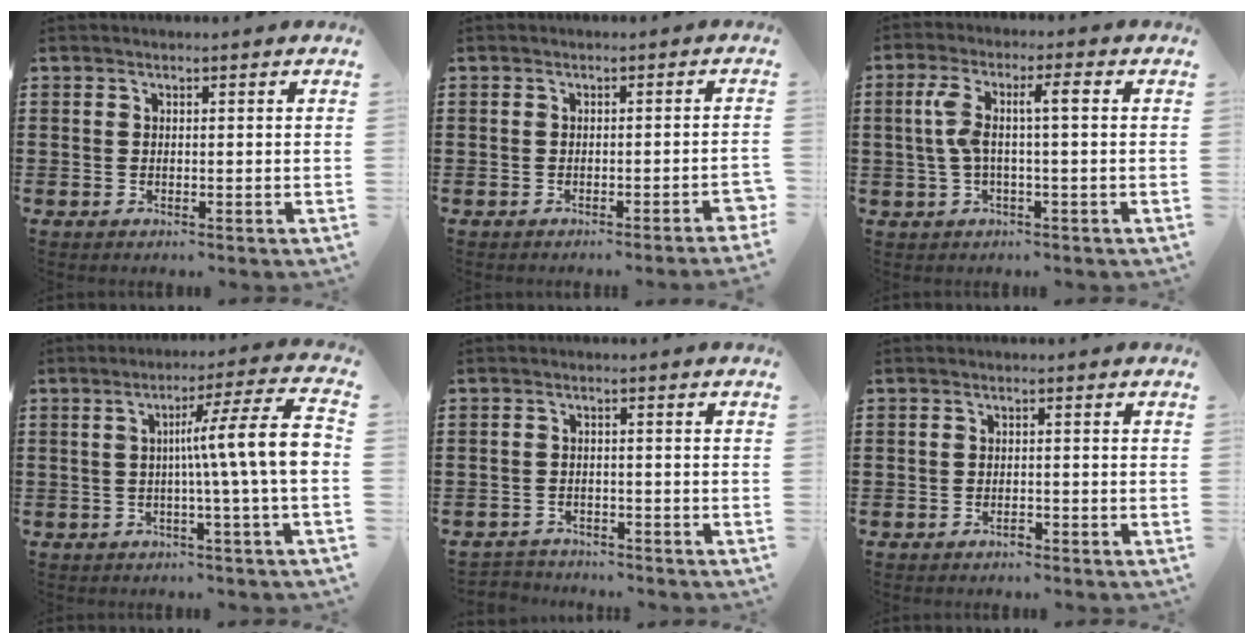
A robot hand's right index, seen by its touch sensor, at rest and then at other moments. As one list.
[{"total": 1.6, "force": [-1.2, -0.3, 1.1], "torque": [-0.018, -0.003, -0.022]}, {"total": 6.3, "force": [0.3, 1.0, 6.2], "torque": [-0.131, 0.002, -0.006]}, {"total": 10.7, "force": [0.2, 0.0, 10.7], "torque": [-0.176, -0.012, -0.004]}, {"total": 2.2, "force": [-2.1, 0.5, -0.3], "torque": [-0.002, 0.002, -0.049]}, {"total": 1.2, "force": [-0.9, 0.3, 0.7], "torque": [-0.018, -0.004, -0.016]}]